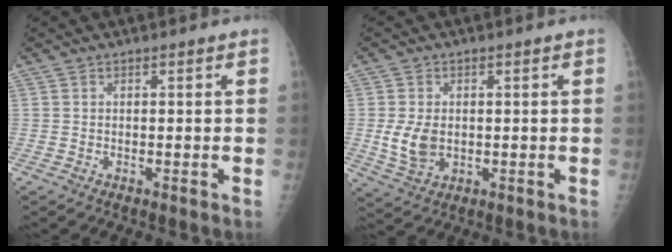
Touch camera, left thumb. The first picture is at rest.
{"total": 6.3, "force": [-0.2, 4.3, 4.5], "torque": [-0.082, -0.006, 0.005]}